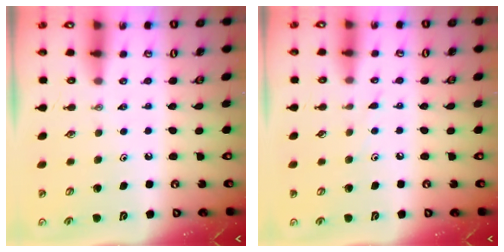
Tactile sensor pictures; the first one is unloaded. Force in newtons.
{"total": 4.3, "press": 4.2, "slide": 0.5}